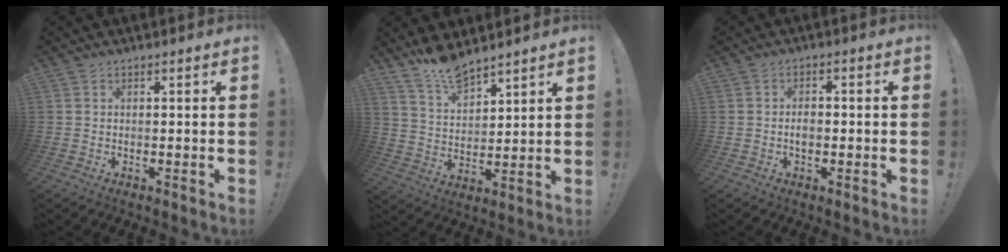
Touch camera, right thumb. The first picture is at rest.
{"total": 10.0, "force": [9.1, 3.0, 3.0], "torque": [-0.057, -0.067, 0.173]}
{"total": 2.8, "force": [-1.0, 1.7, 1.9], "torque": [-0.024, 0.005, -0.021]}